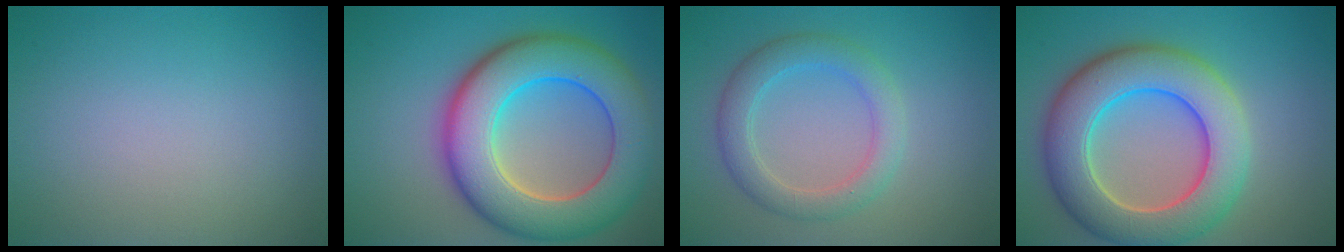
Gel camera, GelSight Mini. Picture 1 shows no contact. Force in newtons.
{"total": 11.4, "press": 11.4, "slide": 0.5}
{"total": 3.6, "press": 3.6, "slide": 0.1}
{"total": 9.8, "press": 9.8, "slide": 0.5}